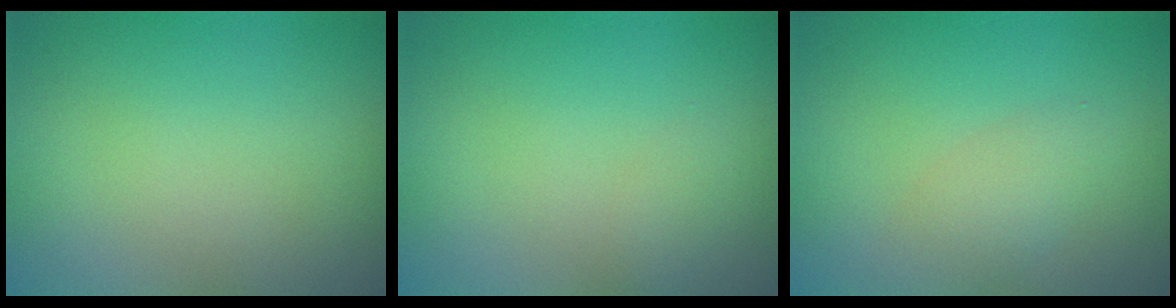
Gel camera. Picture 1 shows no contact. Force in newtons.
{"total": 0.8, "press": 0.8, "slide": 0.0}
{"total": 2.2, "press": 2.2, "slide": 0.1}